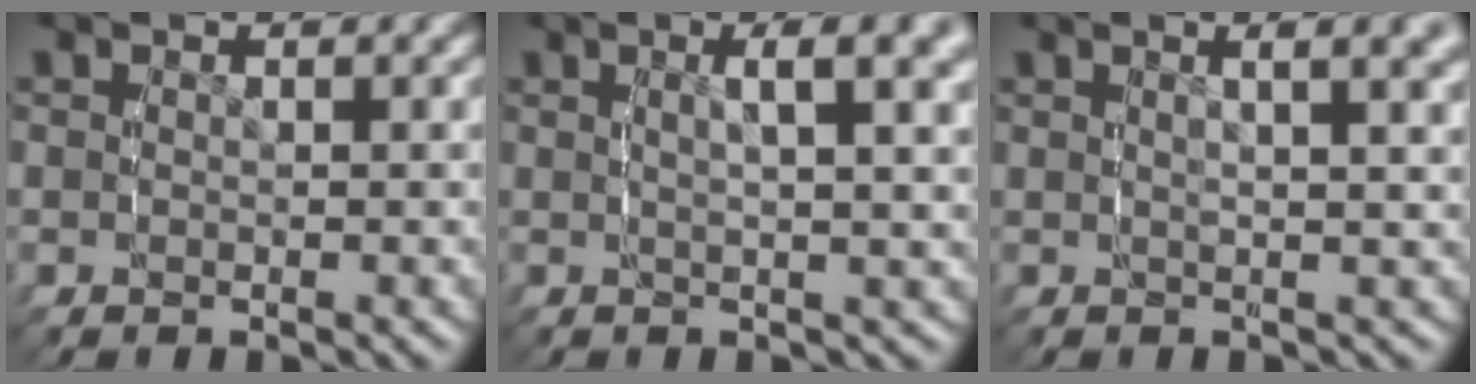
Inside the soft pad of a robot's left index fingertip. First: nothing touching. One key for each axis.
{"total": 4.5, "fx": 2.0, "fy": 0.4, "fz": 4.0, "tx": -0.047, "ty": 0.011, "tz": 0.031}
{"total": 5.2, "fx": 2.7, "fy": 1.2, "fz": 4.3, "tx": -0.043, "ty": 0.019, "tz": 0.037}